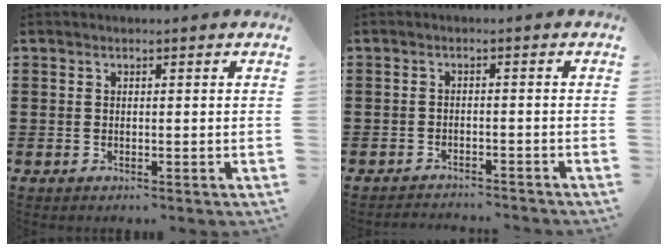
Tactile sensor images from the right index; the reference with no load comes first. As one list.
[{"total": 2.0, "force": [-2.0, 0.1, 0.0], "torque": [-0.006, 0.001, -0.043]}]